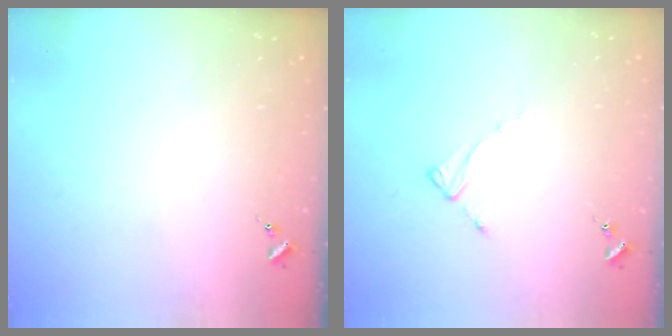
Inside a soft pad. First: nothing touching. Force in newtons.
{"total": 2.3, "press": 2.3, "slide": 0.3}